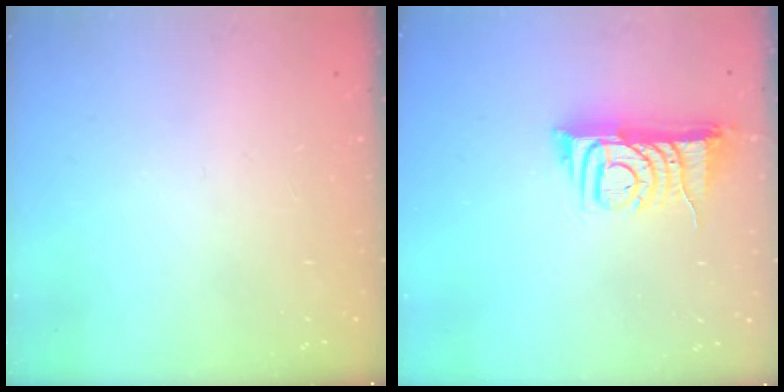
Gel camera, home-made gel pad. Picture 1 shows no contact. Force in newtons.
{"total": 8.5, "press": 8.4, "slide": 0.4}